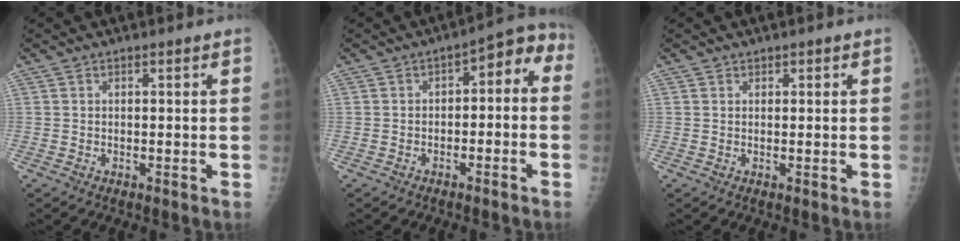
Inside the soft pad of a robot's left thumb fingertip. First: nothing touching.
{"total": 6.9, "force": [-1.6, 4.3, 5.1], "torque": [-0.033, 0.053, -0.031]}
{"total": 0.6, "force": [0.3, 0.5, -0.1], "torque": [0.019, 0.000, -0.001]}